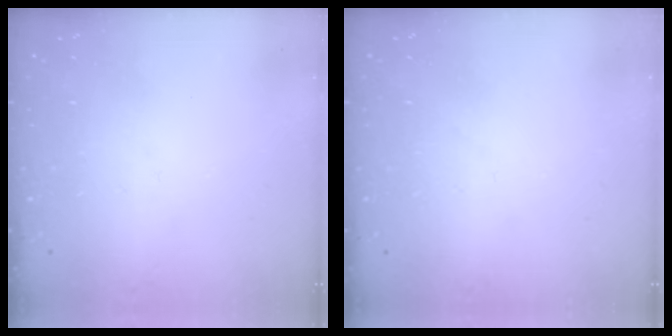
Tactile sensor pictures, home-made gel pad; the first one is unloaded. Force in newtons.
{"total": 1.3, "press": 1.3, "slide": 0.0}